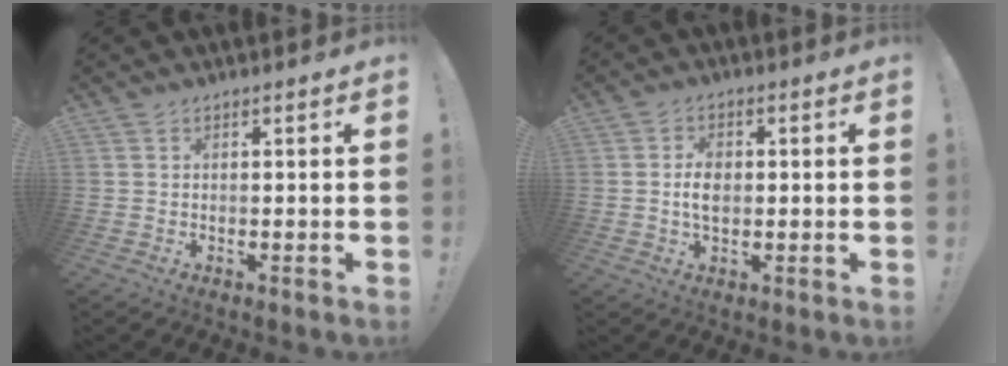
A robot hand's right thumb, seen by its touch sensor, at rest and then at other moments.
{"total": 5.3, "force": [0.0, 3.4, 4.0], "torque": [-0.065, 0.003, -0.004]}